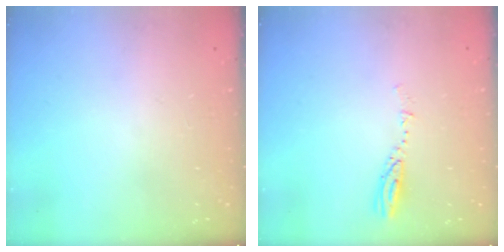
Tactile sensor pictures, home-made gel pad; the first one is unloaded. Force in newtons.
{"total": 3.7, "press": 3.7, "slide": 0.1}